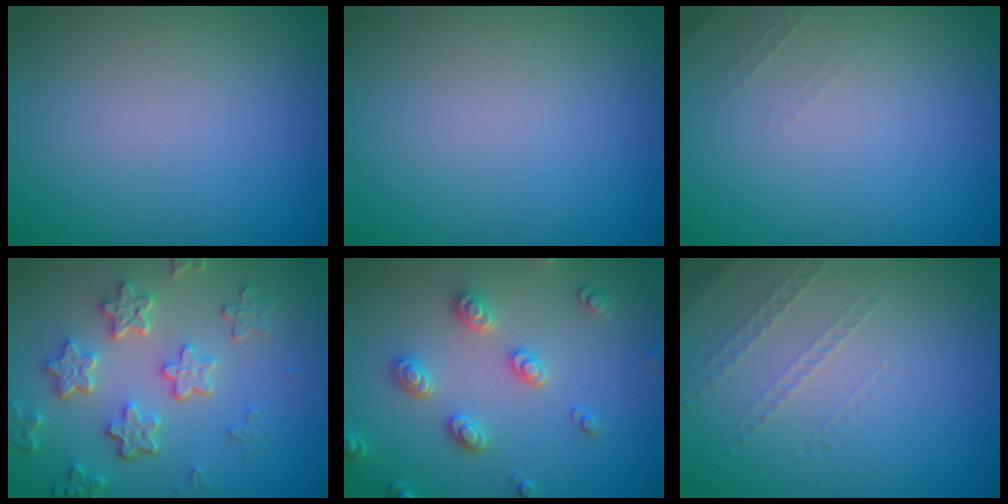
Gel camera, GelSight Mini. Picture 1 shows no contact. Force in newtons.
{"total": 0.0}
{"total": 0.6, "press": 0.6, "slide": 0.2}
{"total": 5.3, "press": 4.1, "slide": 3.4}
{"total": 2.9, "press": 2.8, "slide": 0.4}
{"total": 1.1, "press": 0.6, "slide": 0.9}